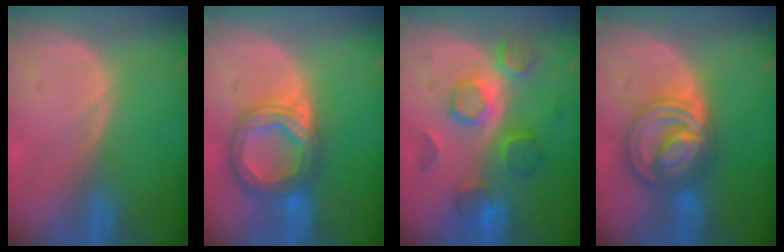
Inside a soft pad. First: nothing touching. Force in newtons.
{"total": 8.5, "press": 8.5, "slide": 0.7}
{"total": 8.3, "press": 8.1, "slide": 2.0}
{"total": 8.7, "press": 8.7, "slide": 0.6}